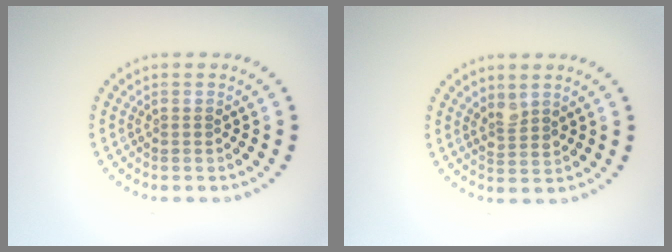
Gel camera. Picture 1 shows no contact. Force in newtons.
{"total": 1.7, "press": 1.4, "slide": 1.0}